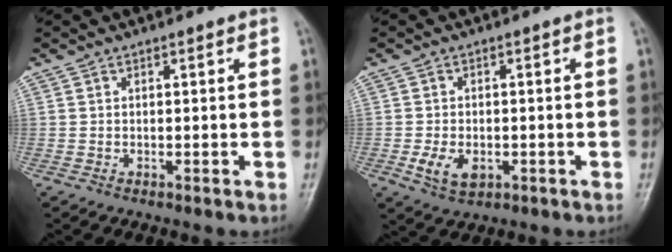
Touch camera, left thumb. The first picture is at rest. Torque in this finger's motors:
{"motor_torque": [-0.28, 0.41, 0.05, 0.17, 0.03]}